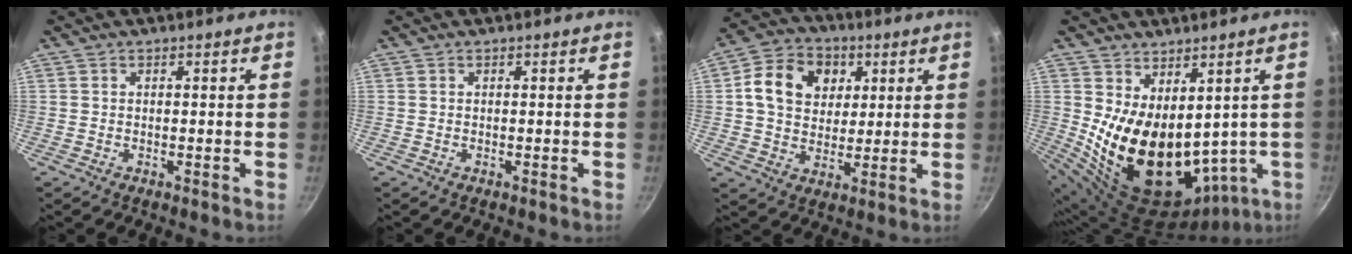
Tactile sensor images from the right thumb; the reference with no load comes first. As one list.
[{"total": 0.0}, {"total": 12.7, "force": [3.5, 10.1, 6.8], "torque": [-0.094, 0.003, 0.048]}, {"total": 19.6, "force": [1.9, 12.3, 15.1], "torque": [-0.241, -0.034, 0.074]}]